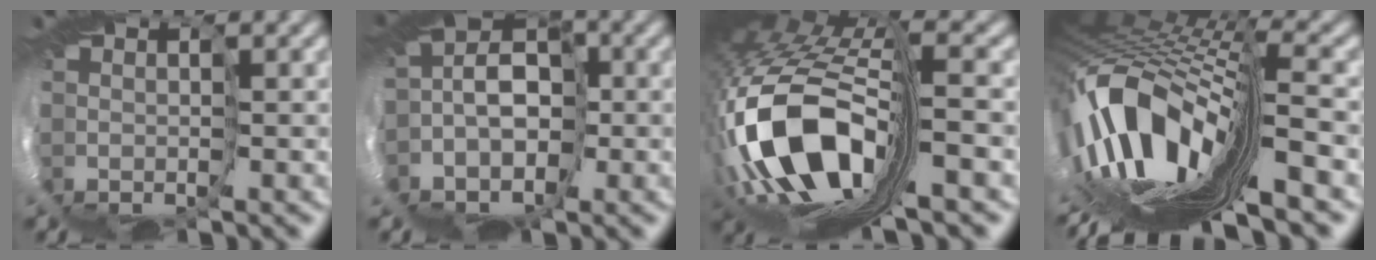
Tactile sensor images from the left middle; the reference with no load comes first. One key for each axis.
{"total": 4.6, "fx": -1.9, "fy": 3.5, "fz": 2.4, "tx": -0.056, "ty": 0.027, "tz": -0.058}
{"total": 11.1, "fx": -5.3, "fy": 3.4, "fz": 9.2, "tx": -0.239, "ty": -0.002, "tz": -0.088}
{"total": 11.6, "fx": -4.6, "fy": 2.4, "fz": 10.4, "tx": -0.253, "ty": -0.006, "tz": -0.072}